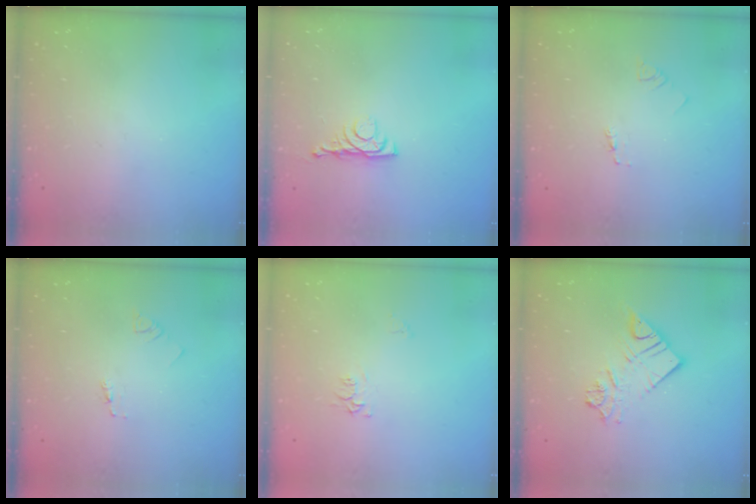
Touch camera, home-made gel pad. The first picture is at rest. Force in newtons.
{"total": 4.3, "press": 4.2, "slide": 0.7}
{"total": 1.8, "press": 1.8, "slide": 0.2}
{"total": 1.8, "press": 1.8, "slide": 0.2}
{"total": 5.0, "press": 5.0, "slide": 0.7}
{"total": 10.8, "press": 10.8, "slide": 1.1}